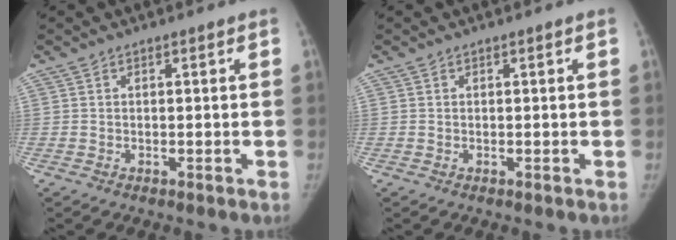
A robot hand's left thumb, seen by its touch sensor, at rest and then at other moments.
{"total": 0.0}